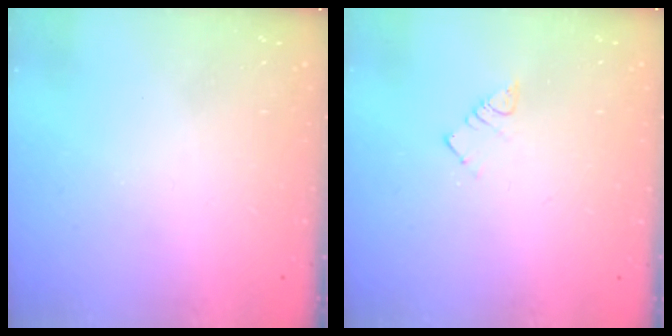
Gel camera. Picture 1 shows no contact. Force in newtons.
{"total": 3.7, "press": 3.7, "slide": 0.2}